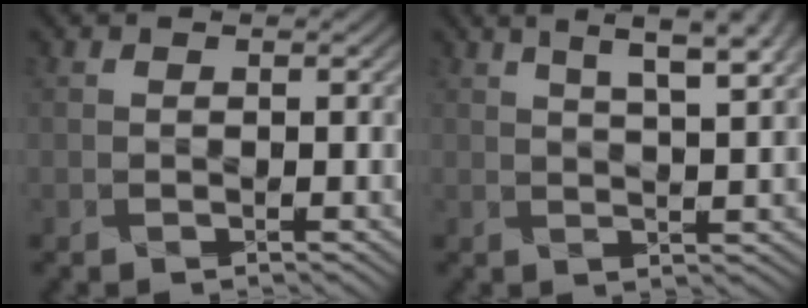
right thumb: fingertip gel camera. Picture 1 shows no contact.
{"total": 7.8, "force": [4.8, 1.9, 5.8], "torque": [-0.075, 0.024, 0.054]}